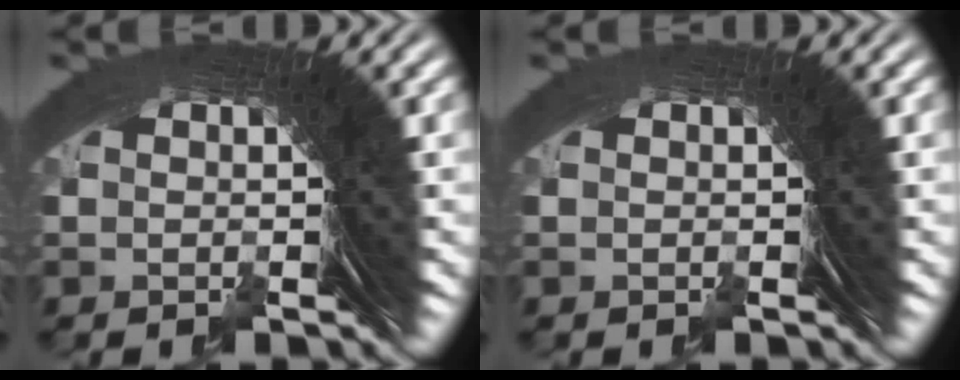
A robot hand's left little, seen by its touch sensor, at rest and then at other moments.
{"total": 0.0}